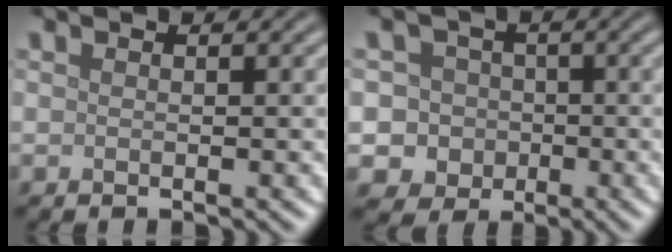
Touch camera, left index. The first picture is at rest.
{"total": 6.1, "force": [-1.0, 5.8, 1.4], "torque": [-0.003, 0.020, -0.052]}